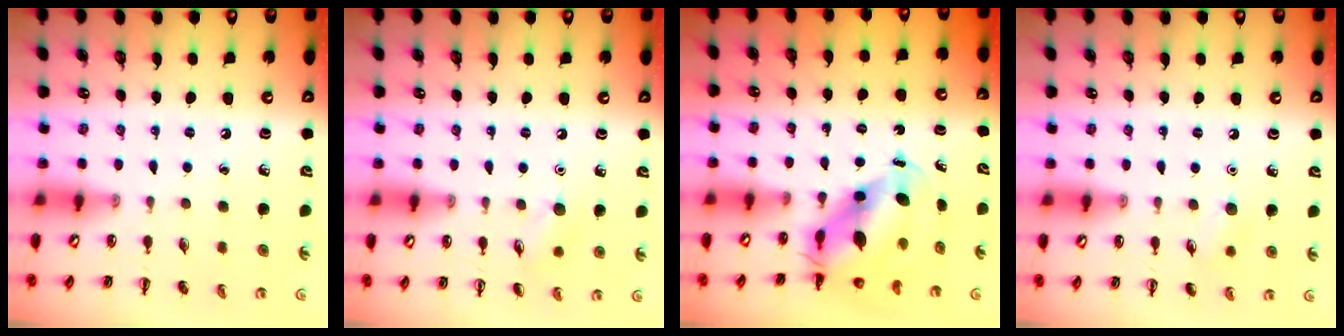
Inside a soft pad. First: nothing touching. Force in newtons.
{"total": 7.0, "press": 6.8, "slide": 1.6}
{"total": 8.4, "press": 8.2, "slide": 1.9}
{"total": 7.3, "press": 7.1, "slide": 1.6}